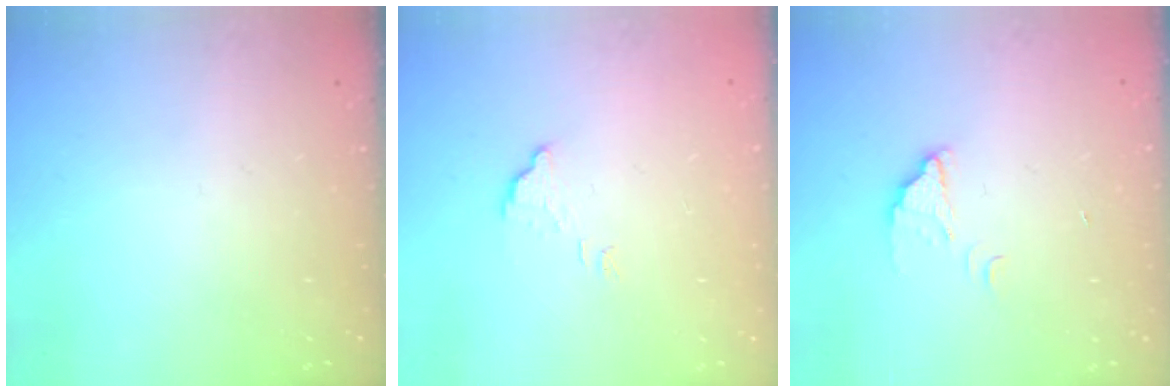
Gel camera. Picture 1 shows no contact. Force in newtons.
{"total": 2.3, "press": 2.3, "slide": 0.1}
{"total": 1.9, "press": 1.9, "slide": 0.1}